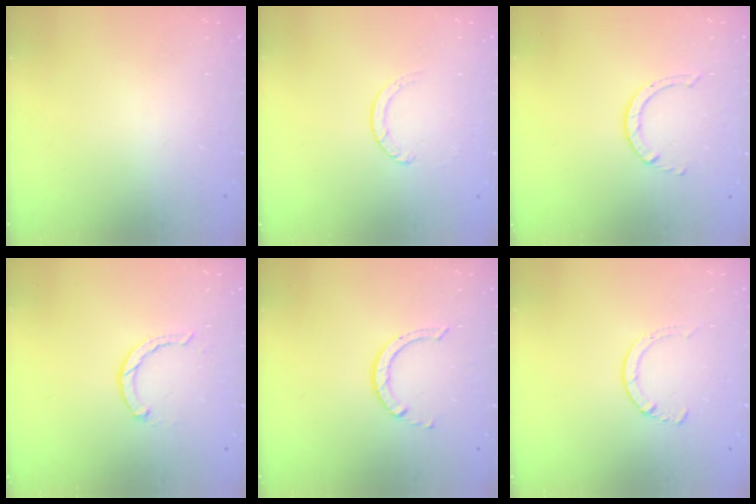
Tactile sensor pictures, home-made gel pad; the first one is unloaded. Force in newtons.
{"total": 1.3, "press": 1.2, "slide": 0.2}
{"total": 1.4, "press": 1.4, "slide": 0.2}
{"total": 2.4, "press": 2.3, "slide": 0.4}
{"total": 2.9, "press": 2.9, "slide": 0.2}
{"total": 2.8, "press": 2.8, "slide": 0.4}